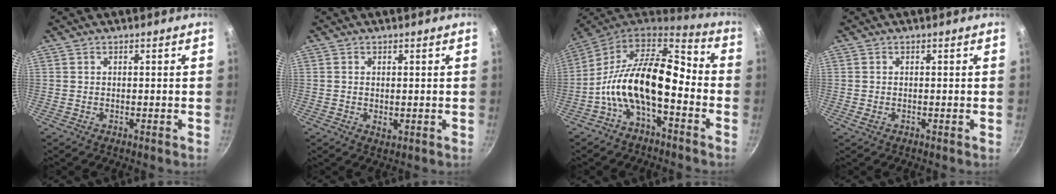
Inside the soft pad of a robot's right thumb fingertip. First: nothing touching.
{"total": 1.9, "force": [0.0, 1.1, 1.6], "torque": [-0.026, -0.004, 0.001]}
{"total": 17.1, "force": [-4.1, 8.7, 14.1], "torque": [-0.245, 0.057, -0.095]}
{"total": 0.9, "force": [-0.1, 0.5, 0.7], "torque": [-0.014, 0.000, -0.002]}